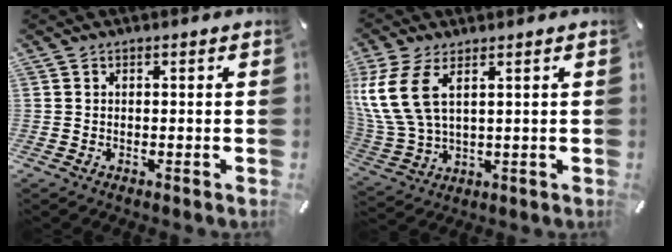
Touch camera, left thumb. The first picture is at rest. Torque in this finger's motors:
{"motor_torque": [2.07, 2.11, 1.48, -1.29, 0.34]}